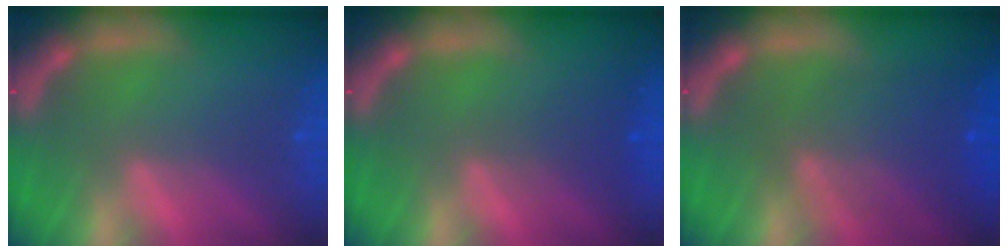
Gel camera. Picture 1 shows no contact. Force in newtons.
{"total": 2.0}
{"total": 6.0}